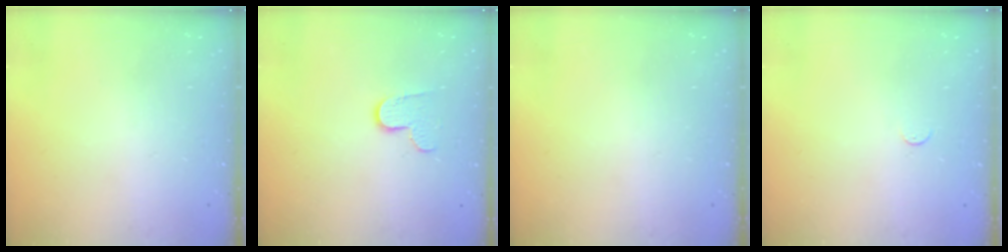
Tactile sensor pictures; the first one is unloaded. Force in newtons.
{"total": 7.2, "press": 7.2, "slide": 0.4}
{"total": 0.0}
{"total": 2.7, "press": 2.7, "slide": 0.4}